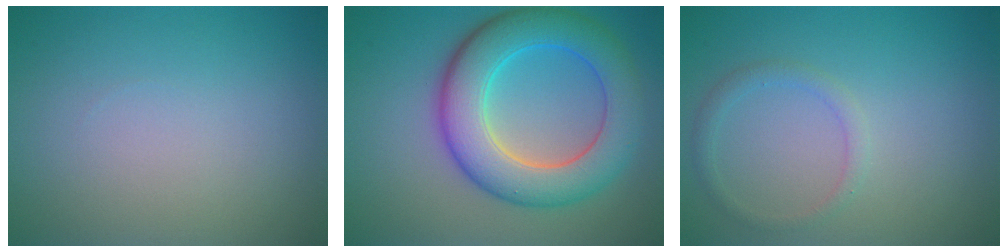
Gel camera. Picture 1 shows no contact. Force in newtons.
{"total": 8.5, "press": 8.5, "slide": 0.3}
{"total": 1.4, "press": 1.4, "slide": 0.1}